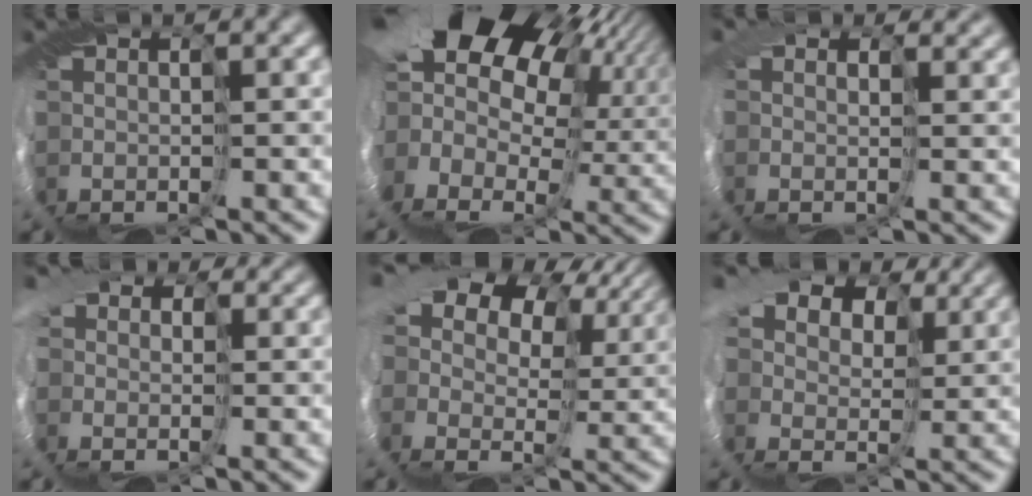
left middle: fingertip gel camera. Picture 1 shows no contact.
{"total": 18.5, "force": [7.6, 11.9, 12.0], "torque": [-0.242, 0.028, 0.109]}
{"total": 4.1, "force": [2.2, 3.1, 1.5], "torque": [-0.052, 0.009, 0.021]}
{"total": 8.5, "force": [2.6, 6.7, 4.6], "torque": [-0.109, 0.022, 0.000]}
{"total": 15.2, "force": [6.7, 9.6, 9.7], "torque": [-0.210, 0.028, 0.107]}
{"total": 12.2, "force": [6.5, 8.0, 6.5], "torque": [-0.153, 0.039, 0.100]}